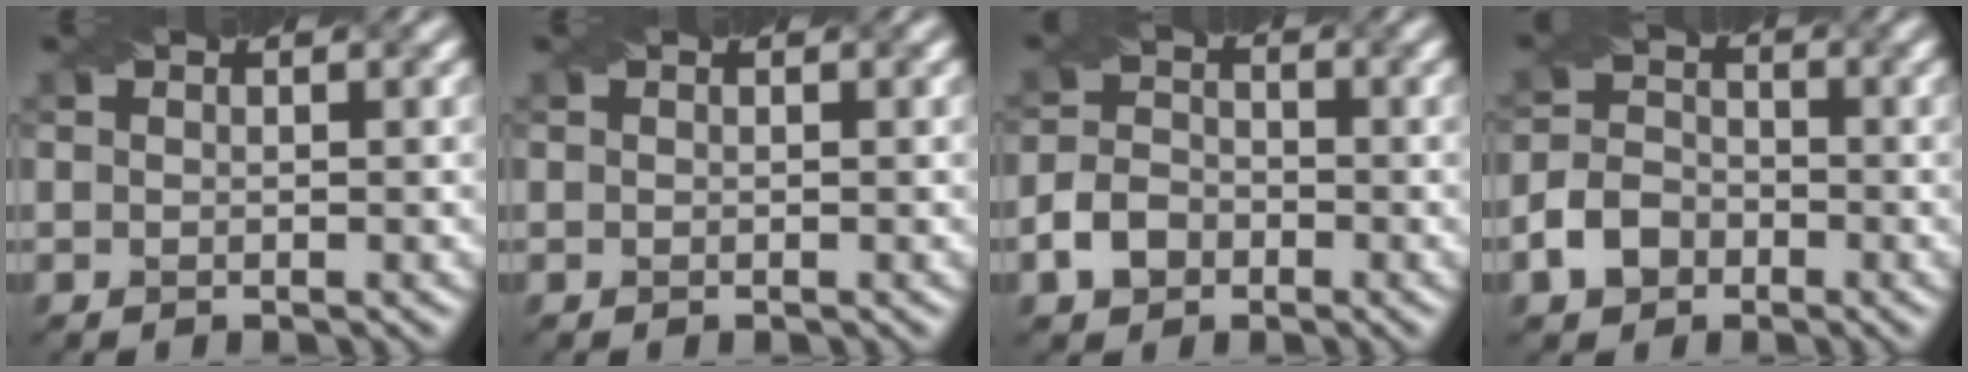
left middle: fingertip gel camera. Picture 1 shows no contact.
{"total": 0.0}
{"total": 3.2, "force": [-1.6, 2.4, 1.4], "torque": [-0.028, 0.001, -0.035]}
{"total": 3.7, "force": [-2.0, 2.8, 1.5], "torque": [-0.032, 0.002, -0.041]}